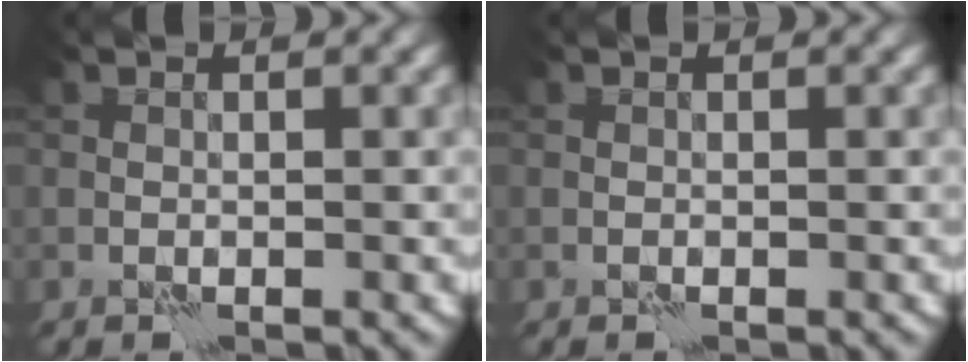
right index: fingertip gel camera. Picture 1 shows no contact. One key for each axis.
{"total": 0.0}